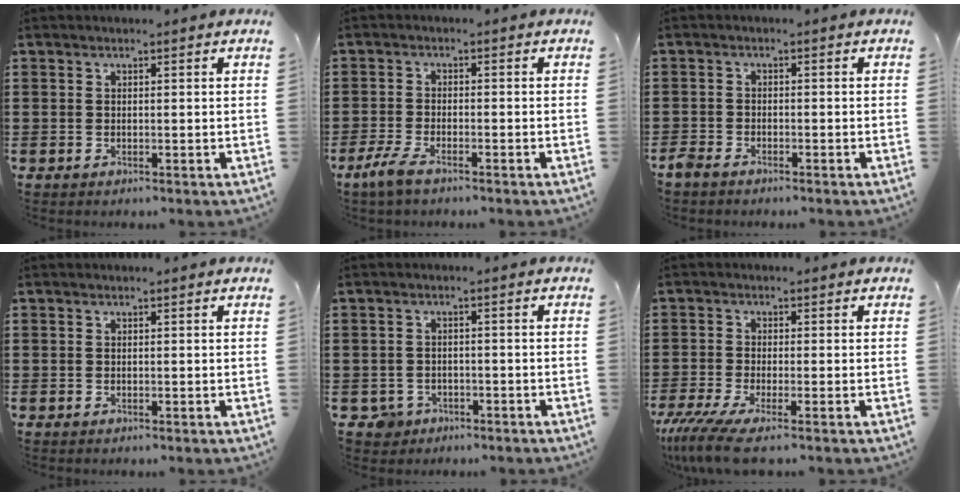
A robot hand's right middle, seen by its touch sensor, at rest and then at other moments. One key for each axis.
{"total": 3.5, "fx": -2.4, "fy": 0.8, "fz": 2.4, "tx": -0.068, "ty": -0.007, "tz": -0.054}
{"total": 1.8, "fx": -1.6, "fy": 0.6, "fz": 0.4, "tx": -0.027, "ty": -0.002, "tz": -0.039}
{"total": 0.0}
{"total": 2.0, "fx": -1.5, "fy": 1.4, "fz": 0.1, "tx": -0.017, "ty": -0.002, "tz": -0.038}
{"total": 4.6, "fx": -3.0, "fy": 0.3, "fz": 3.4, "tx": -0.090, "ty": -0.025, "tz": -0.062}